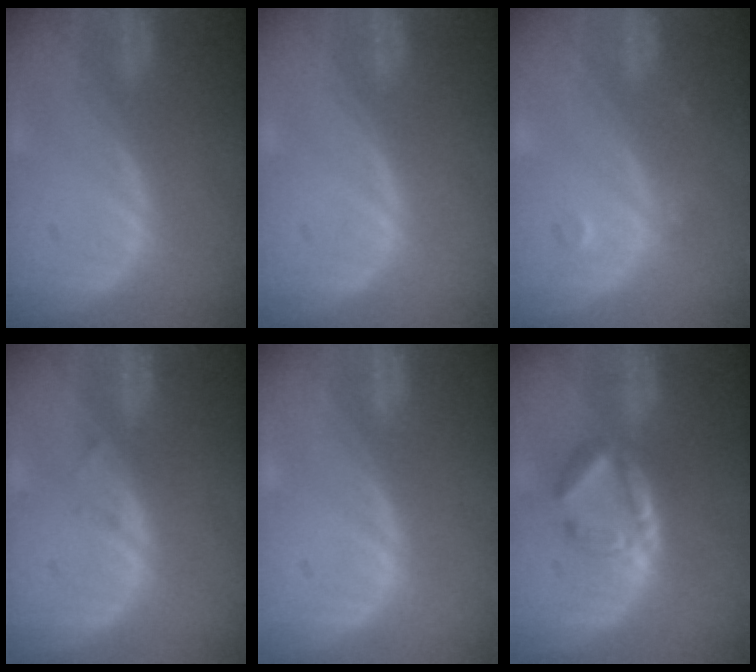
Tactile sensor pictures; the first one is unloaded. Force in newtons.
{"total": 0.0}
{"total": 1.5, "press": 1.5, "slide": 0.1}
{"total": 0.8, "press": 0.8, "slide": 0.2}
{"total": 0.0}
{"total": 5.6, "press": 5.4, "slide": 1.3}